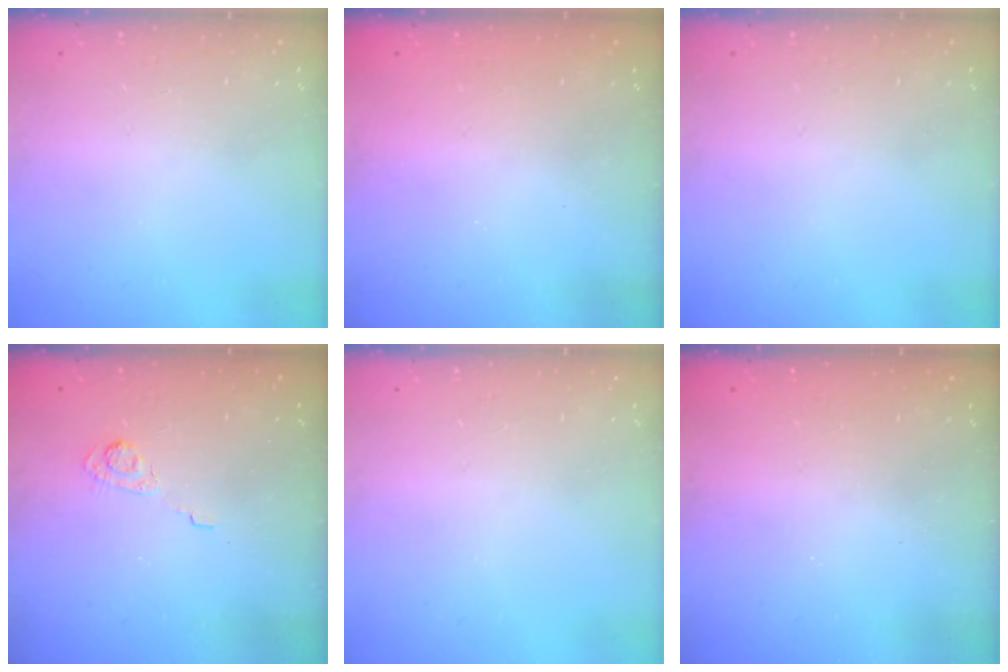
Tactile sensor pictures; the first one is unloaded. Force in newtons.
{"total": 2.2, "press": 2.1, "slide": 0.8}
{"total": 0.0}
{"total": 3.5, "press": 3.1, "slide": 1.6}
{"total": 0.0}
{"total": 2.3, "press": 2.2, "slide": 0.8}